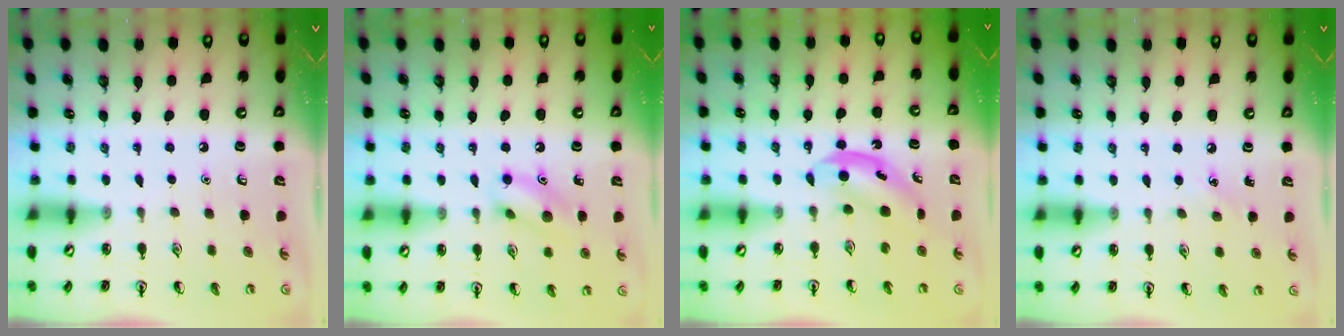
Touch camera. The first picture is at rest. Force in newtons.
{"total": 10.3, "press": 10.2, "slide": 1.6}
{"total": 4.9, "press": 4.8, "slide": 0.7}
{"total": 3.5, "press": 3.3, "slide": 1.2}